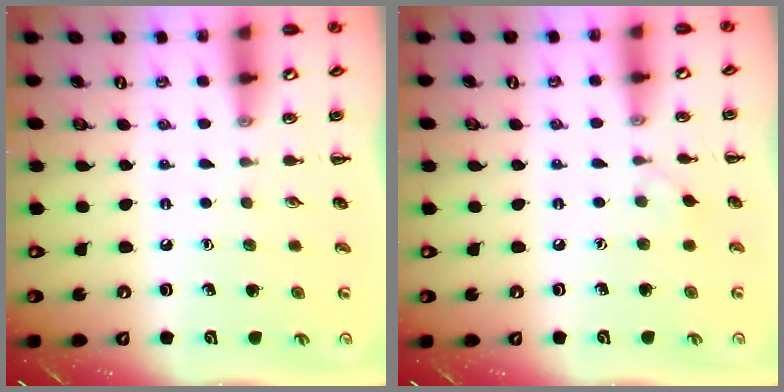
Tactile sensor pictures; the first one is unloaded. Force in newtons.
{"total": 3.0, "press": 2.8, "slide": 1.0}